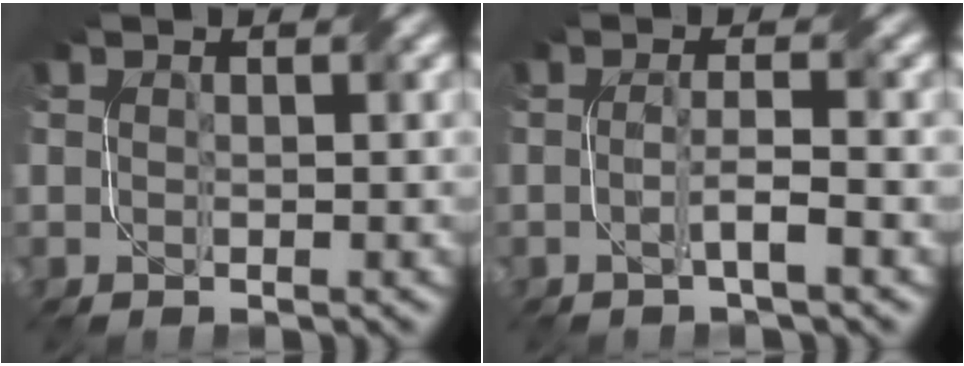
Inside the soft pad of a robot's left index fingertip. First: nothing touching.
{"total": 2.3, "force": [-0.8, 0.1, 2.2], "torque": [-0.041, 0.005, -0.019]}